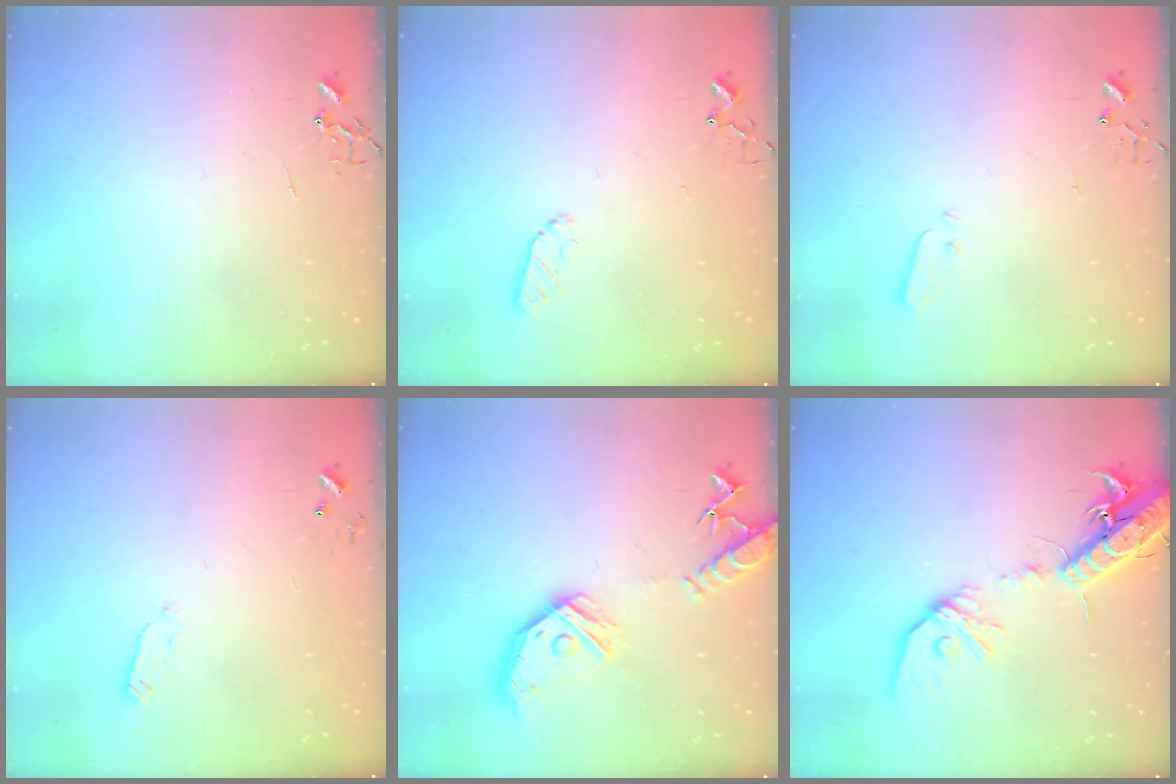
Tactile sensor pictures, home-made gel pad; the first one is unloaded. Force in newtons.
{"total": 5.0, "press": 4.9, "slide": 0.9}
{"total": 3.0, "press": 2.9, "slide": 0.3}
{"total": 2.4, "press": 2.3, "slide": 0.4}
{"total": 17.1, "press": 16.9, "slide": 2.2}
{"total": 18.3, "press": 17.9, "slide": 3.7}